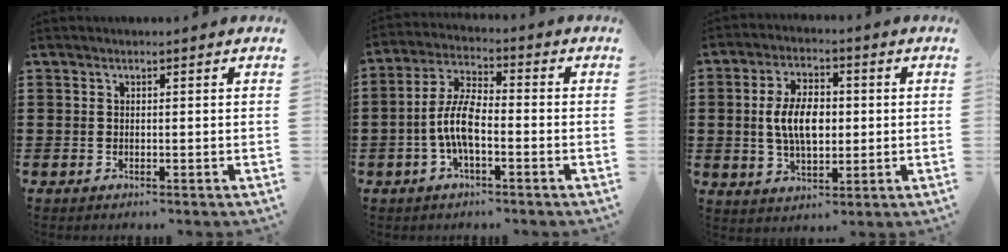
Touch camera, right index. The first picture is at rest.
{"total": 7.3, "force": [-1.9, 2.8, 6.5], "torque": [-0.152, -0.004, -0.043]}
{"total": 7.9, "force": [0.1, 4.5, 6.5], "torque": [-0.130, 0.008, -0.004]}